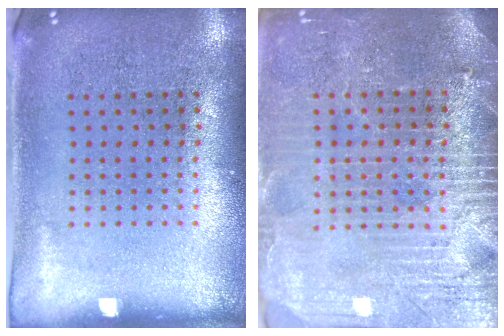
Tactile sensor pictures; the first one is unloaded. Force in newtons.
{"total": 3.7, "press": 3.4, "slide": 1.3}